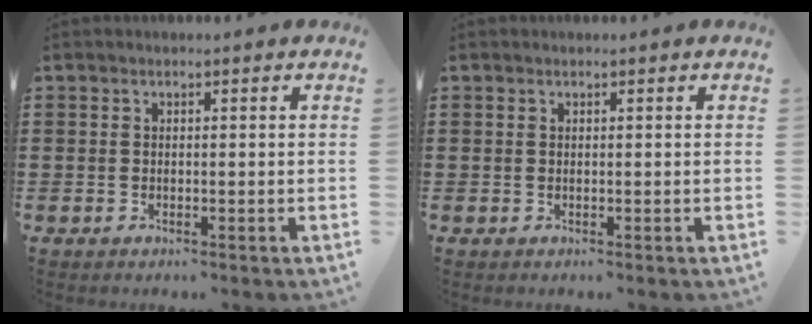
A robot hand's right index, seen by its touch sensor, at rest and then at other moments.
{"total": 0.0}